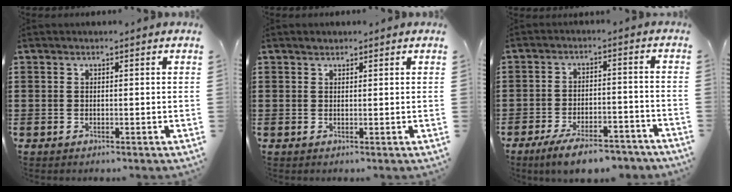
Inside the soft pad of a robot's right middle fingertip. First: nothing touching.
{"total": 0.9, "force": [0.8, 0.4, -0.1], "torque": [0.000, 0.001, 0.015]}
{"total": 6.9, "force": [-5.7, 1.1, 3.6], "torque": [-0.064, 0.000, -0.105]}